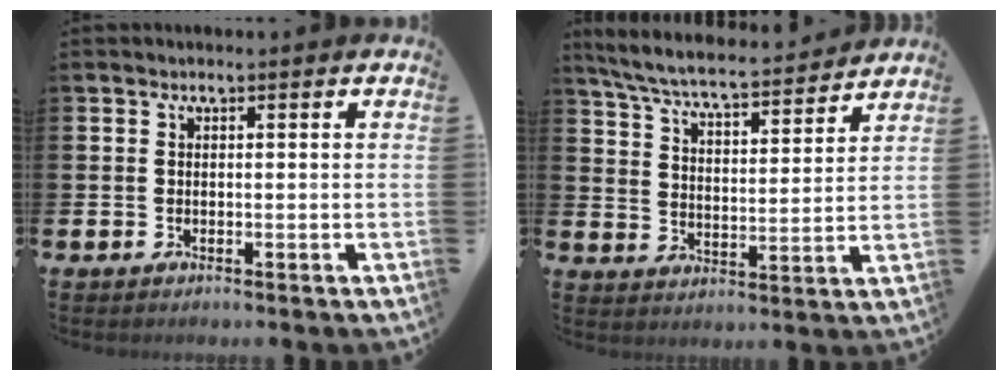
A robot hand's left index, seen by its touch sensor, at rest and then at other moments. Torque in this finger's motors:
{"motor_torque": [0.99, -1.14, 0.12, 0.09]}